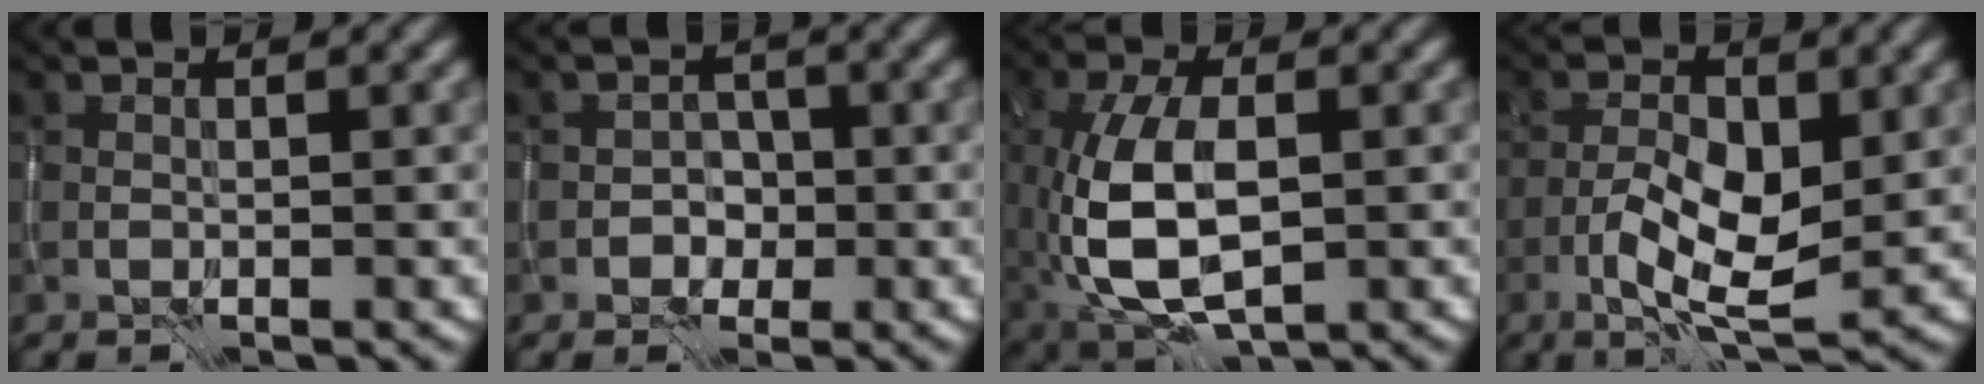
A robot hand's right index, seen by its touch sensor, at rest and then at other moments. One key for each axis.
{"total": 2.0, "fx": -0.7, "fy": 1.8, "fz": 0.6, "tx": -0.001, "ty": 0.000, "tz": -0.014}
{"total": 9.1, "fx": -1.1, "fy": 4.6, "fz": 7.7, "tx": -0.168, "ty": -0.006, "tz": -0.017}
{"total": 5.6, "fx": -1.6, "fy": 2.2, "fz": 4.9, "tx": -0.094, "ty": -0.001, "tz": -0.028}